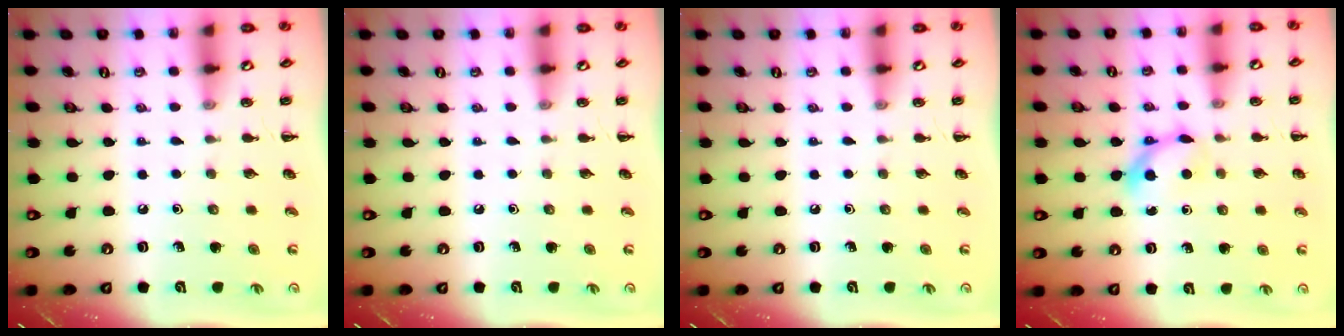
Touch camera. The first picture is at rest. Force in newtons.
{"total": 0.0}
{"total": 0.0}
{"total": 5.8, "press": 5.6, "slide": 1.6}